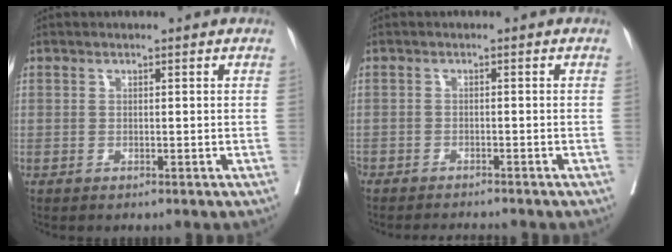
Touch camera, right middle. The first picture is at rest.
{"total": 5.9, "force": [-5.6, 0.6, 1.9], "torque": [-0.023, -0.010, -0.082]}